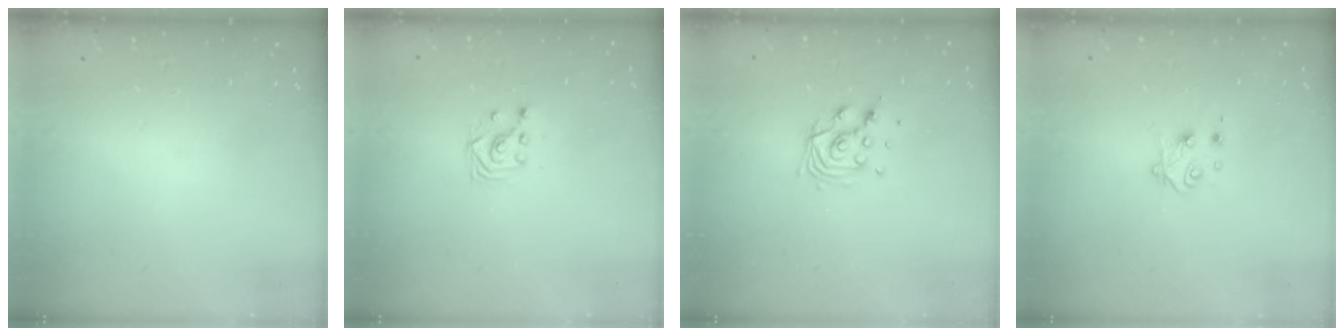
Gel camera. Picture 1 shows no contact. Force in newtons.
{"total": 2.9, "press": 2.9, "slide": 0.2}
{"total": 8.9, "press": 8.9, "slide": 1.0}
{"total": 4.1, "press": 4.1, "slide": 0.5}